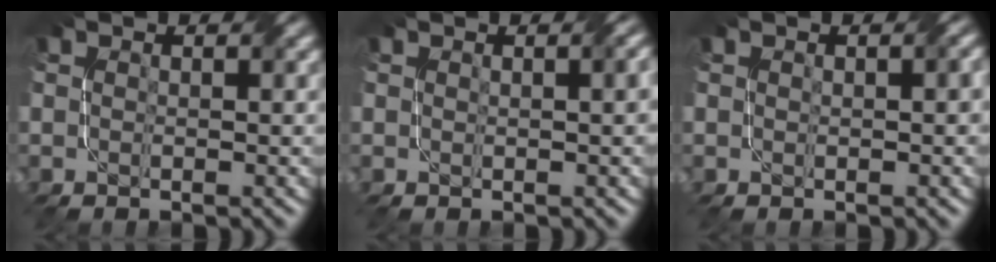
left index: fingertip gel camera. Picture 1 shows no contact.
{"total": 2.0, "force": [0.6, 0.6, 1.8], "torque": [-0.015, 0.004, 0.004]}
{"total": 1.0, "force": [0.2, 0.2, 1.0], "torque": [-0.013, 0.005, 0.003]}